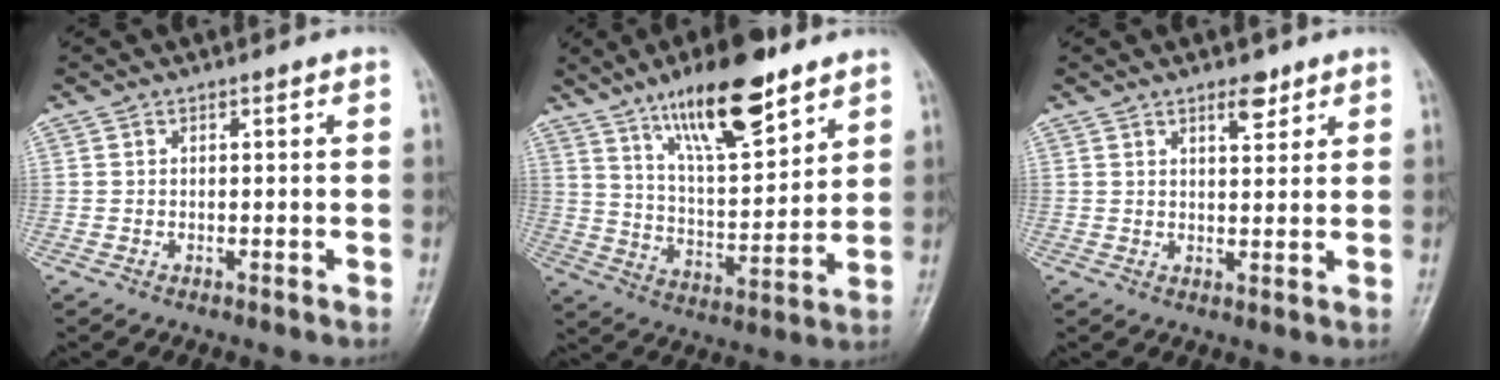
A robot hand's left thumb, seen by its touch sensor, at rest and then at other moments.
{"total": 17.3, "force": [11.3, 5.3, 12.0], "torque": [-0.175, -0.061, 0.201]}
{"total": 3.6, "force": [2.4, 1.5, 2.3], "torque": [-0.022, -0.015, 0.037]}